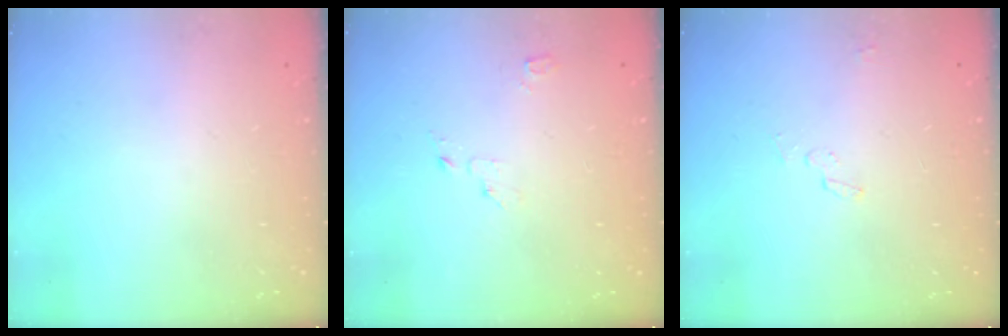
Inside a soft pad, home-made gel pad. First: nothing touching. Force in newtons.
{"total": 2.4, "press": 2.4, "slide": 0.3}
{"total": 3.1, "press": 2.9, "slide": 1.1}